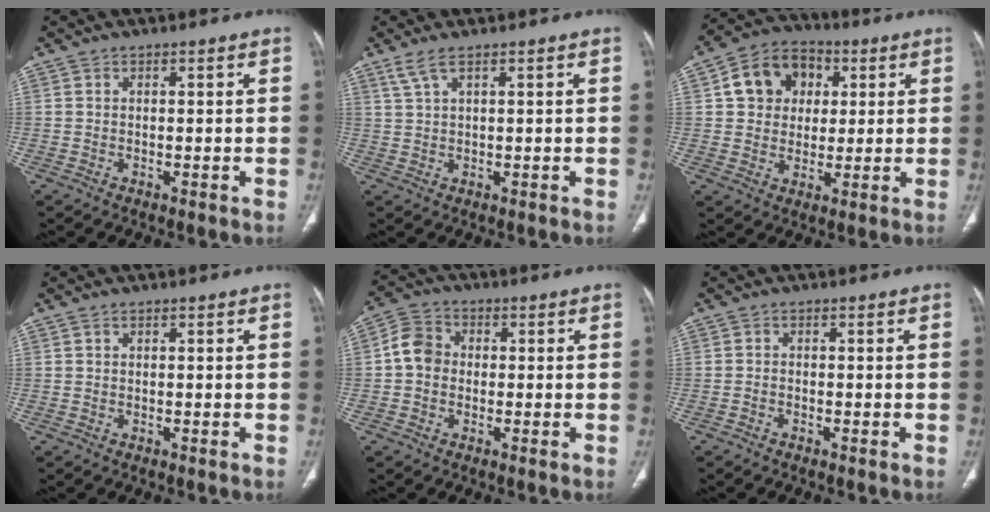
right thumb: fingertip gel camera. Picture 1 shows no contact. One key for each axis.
{"total": 2.7, "fx": 1.7, "fy": 0.4, "fz": 2.0, "tx": -0.057, "ty": 0.007, "tz": 0.045}
{"total": 11.7, "fx": 3.0, "fy": 9.6, "fz": 6.0, "tx": -0.066, "ty": 0.004, "tz": 0.042}
{"total": 0.0}
{"total": 5.9, "fx": -0.2, "fy": 5.0, "fz": 3.0, "tx": -0.043, "ty": 0.017, "tz": -0.017}
{"total": 0.5, "fx": -0.4, "fy": 0.3, "fz": 0.1, "tx": -0.002, "ty": 0.003, "tz": -0.012}